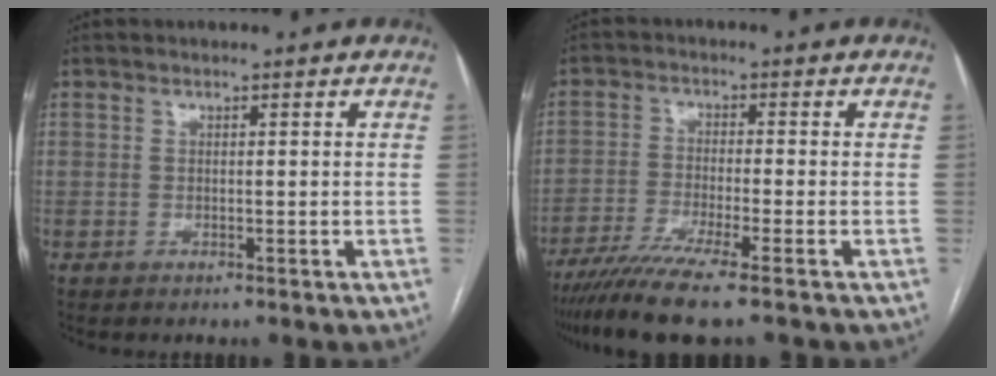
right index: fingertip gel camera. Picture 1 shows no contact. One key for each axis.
{"total": 9.2, "fx": -6.9, "fy": -0.8, "fz": 6.0, "tx": -0.099, "ty": -0.024, "tz": -0.117}